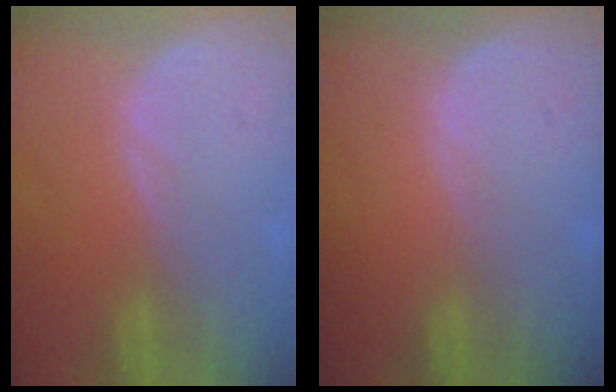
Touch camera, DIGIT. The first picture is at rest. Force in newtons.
{"total": 0.0}